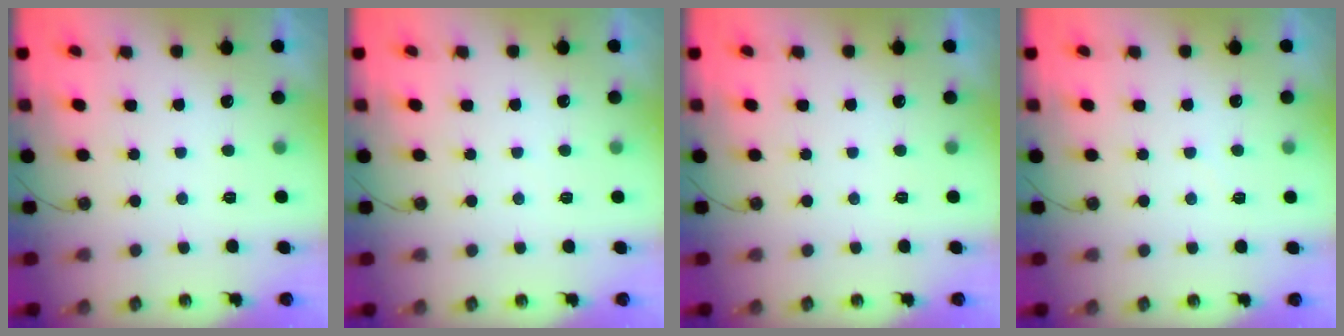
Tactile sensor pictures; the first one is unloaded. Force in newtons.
{"total": 2.8, "press": 2.8, "slide": 0.3}
{"total": 0.0}
{"total": 3.0, "press": 3.0, "slide": 0.4}